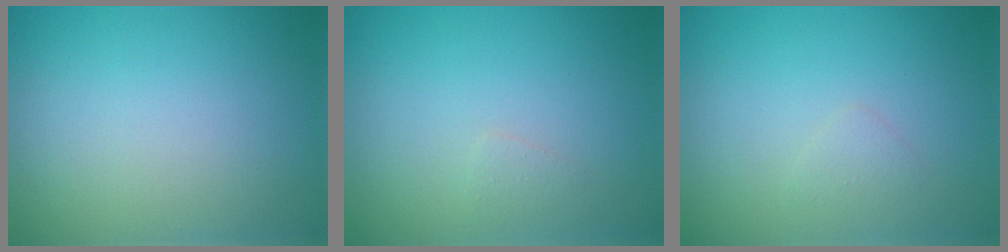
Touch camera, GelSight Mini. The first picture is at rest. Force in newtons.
{"total": 0.6, "press": 0.6, "slide": 0.1}
{"total": 0.8, "press": 0.8, "slide": 0.1}